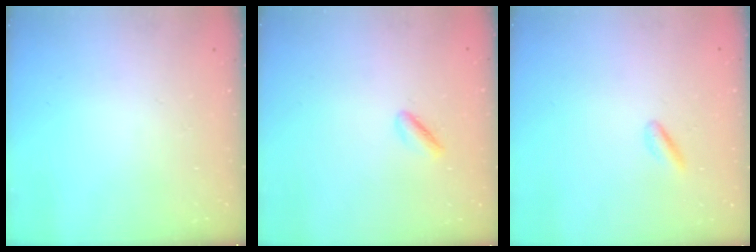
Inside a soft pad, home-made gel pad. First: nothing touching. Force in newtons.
{"total": 1.6, "press": 1.5, "slide": 0.4}
{"total": 1.8, "press": 1.7, "slide": 0.4}